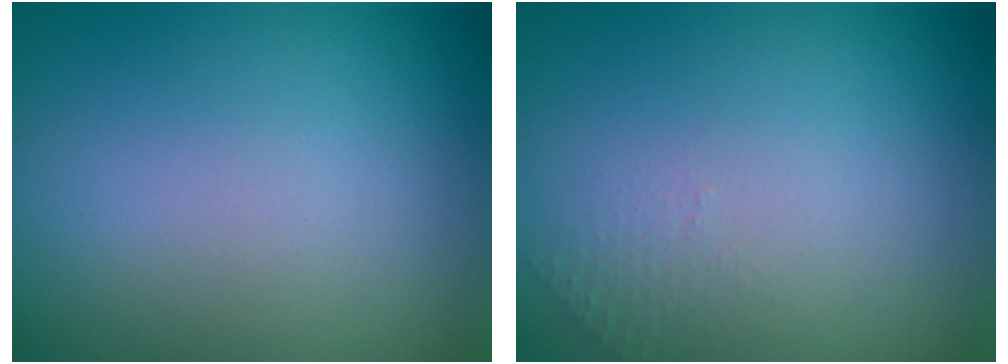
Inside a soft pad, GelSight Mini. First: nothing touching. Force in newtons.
{"total": 0.5, "press": 0.4, "slide": 0.4}